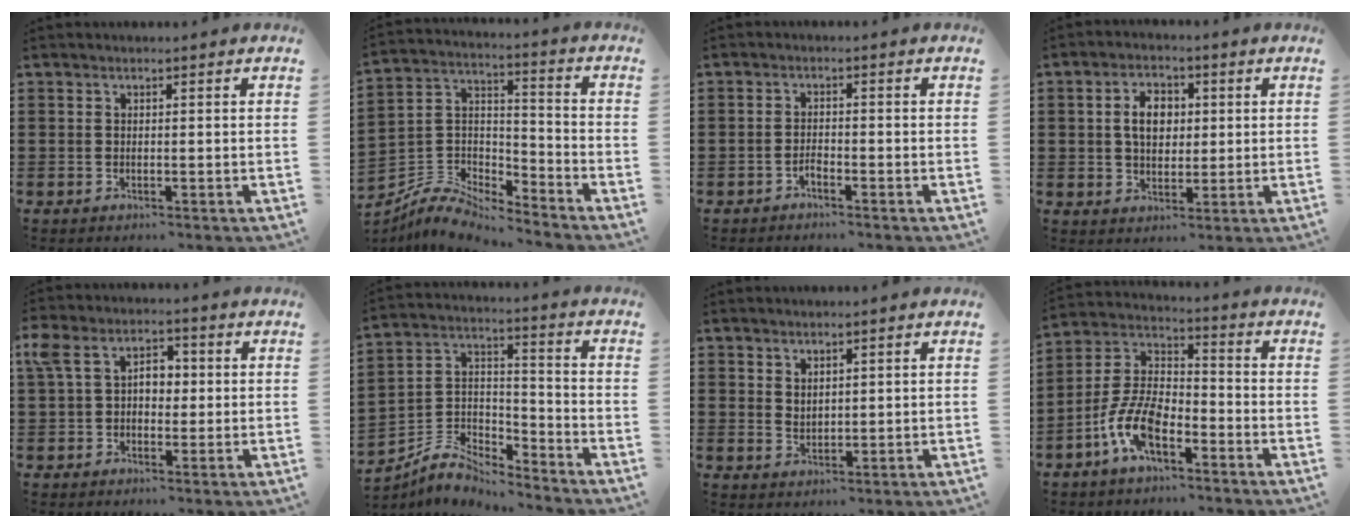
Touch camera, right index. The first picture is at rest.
{"total": 6.7, "force": [-6.4, 1.5, 1.3], "torque": [-0.046, 0.005, -0.134]}
{"total": 1.5, "force": [-1.3, 0.4, 0.6], "torque": [-0.015, -0.001, -0.024]}
{"total": 5.5, "force": [0.7, 3.8, 3.9], "torque": [-0.073, 0.008, 0.005]}
{"total": 6.1, "force": [0.8, 4.4, 4.1], "torque": [-0.092, 0.018, 0.011]}
{"total": 6.0, "force": [-5.6, 1.9, 0.9], "torque": [-0.036, 0.006, -0.118]}
{"total": 2.1, "force": [1.8, 1.0, 0.2], "torque": [-0.007, 0.004, 0.035]}
{"total": 9.4, "force": [-5.0, 4.1, 6.7], "torque": [-0.169, 0.000, -0.101]}